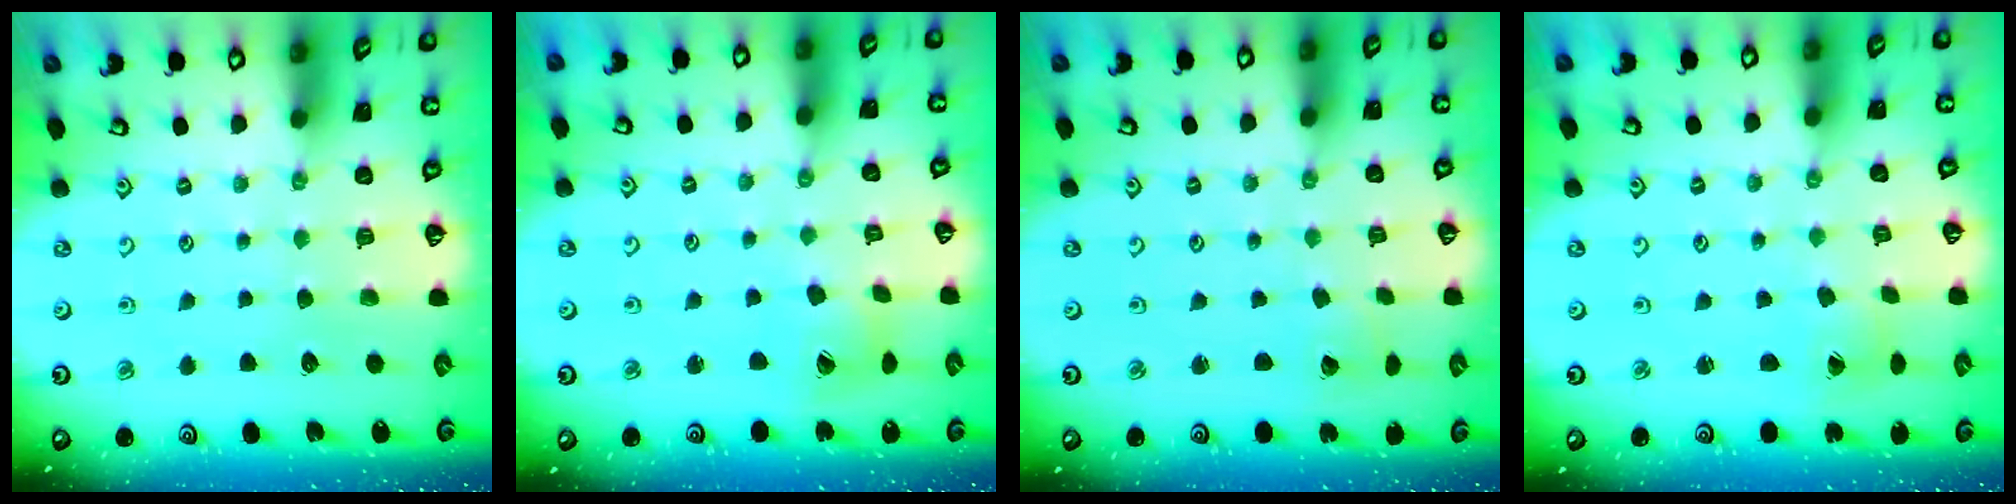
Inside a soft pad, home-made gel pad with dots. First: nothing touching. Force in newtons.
{"total": 8.7, "press": 8.6, "slide": 0.9}
{"total": 2.2, "press": 2.2, "slide": 0.1}
{"total": 0.6, "press": 0.6, "slide": 0.2}